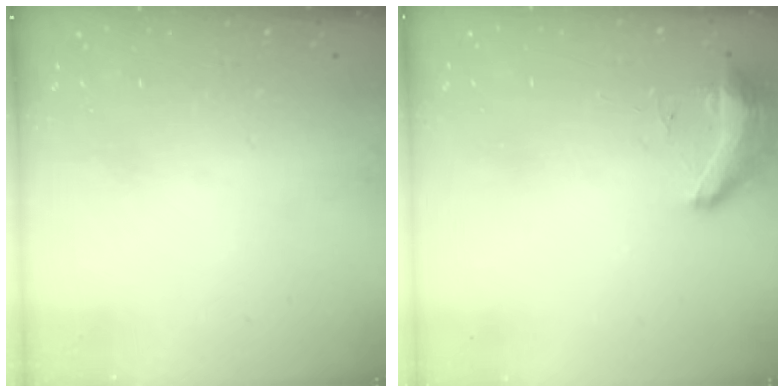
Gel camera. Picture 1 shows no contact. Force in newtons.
{"total": 11.5, "press": 9.6, "slide": 6.3}